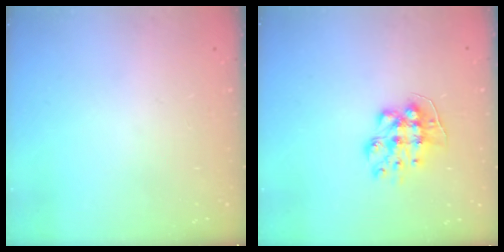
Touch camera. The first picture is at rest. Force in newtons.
{"total": 9.3, "press": 9.3, "slide": 0.3}